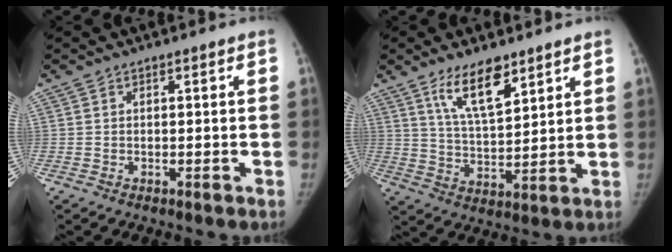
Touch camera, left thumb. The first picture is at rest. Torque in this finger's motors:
{"motor_torque": [-0.02, 0.15, 0.63, -0.15, 0.09]}